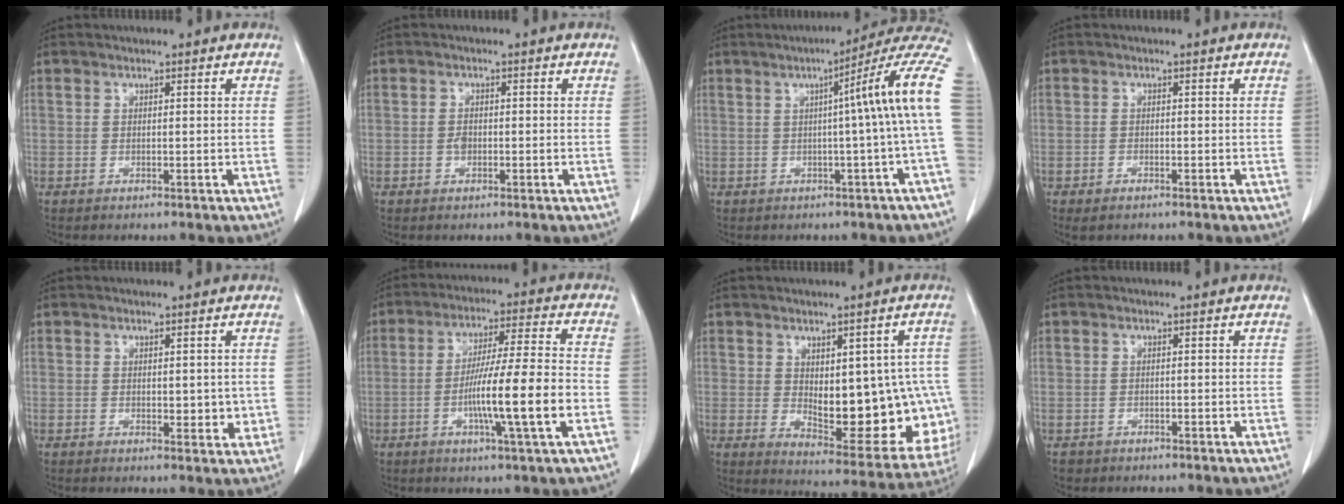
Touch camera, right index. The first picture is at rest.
{"total": 1.4, "force": [-0.4, 0.8, 1.1], "torque": [-0.019, 0.005, -0.004]}
{"total": 12.4, "force": [1.3, -1.7, 12.3], "torque": [-0.141, 0.029, 0.006]}
{"total": 1.9, "force": [-1.4, 0.9, 1.0], "torque": [-0.020, -0.002, -0.017]}
{"total": 2.8, "force": [0.1, 1.4, 2.4], "torque": [-0.028, -0.004, 0.007]}
{"total": 12.6, "force": [-3.2, -0.6, 12.1], "torque": [-0.212, -0.001, -0.058]}
{"total": 16.9, "force": [-0.9, 7.5, 15.1], "torque": [-0.161, 0.006, 0.018]}
{"total": 1.4, "force": [-0.8, 1.1, 0.0], "torque": [-0.012, 0.003, -0.013]}